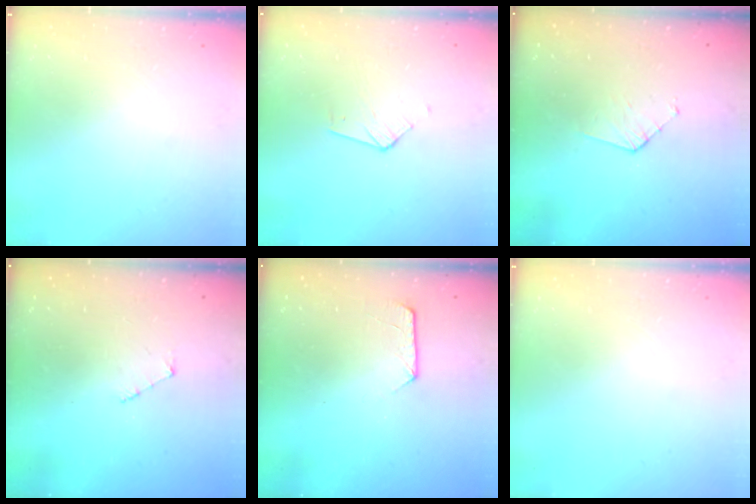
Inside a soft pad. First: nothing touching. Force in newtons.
{"total": 3.7, "press": 3.6, "slide": 0.3}
{"total": 3.9, "press": 3.9, "slide": 0.3}
{"total": 3.0, "press": 3.0, "slide": 0.3}
{"total": 7.3, "press": 7.3, "slide": 0.7}
{"total": 0.0}